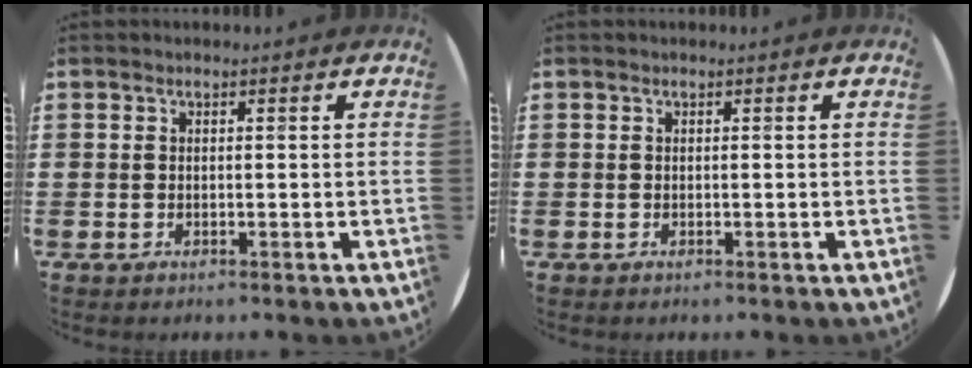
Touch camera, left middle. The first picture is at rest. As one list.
[{"total": 0.0}]